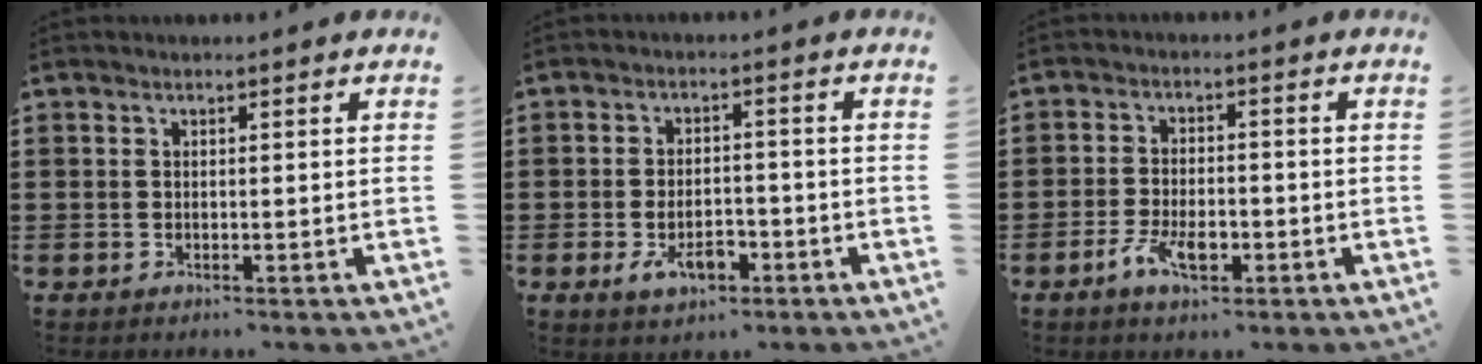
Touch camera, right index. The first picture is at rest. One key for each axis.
{"total": 4.9, "fx": -2.2, "fy": 2.5, "fz": 3.6, "tx": -0.064, "ty": 0.000, "tz": -0.044}
{"total": 5.2, "fx": -2.4, "fy": 2.4, "fz": 3.9, "tx": -0.083, "ty": 0.001, "tz": -0.047}